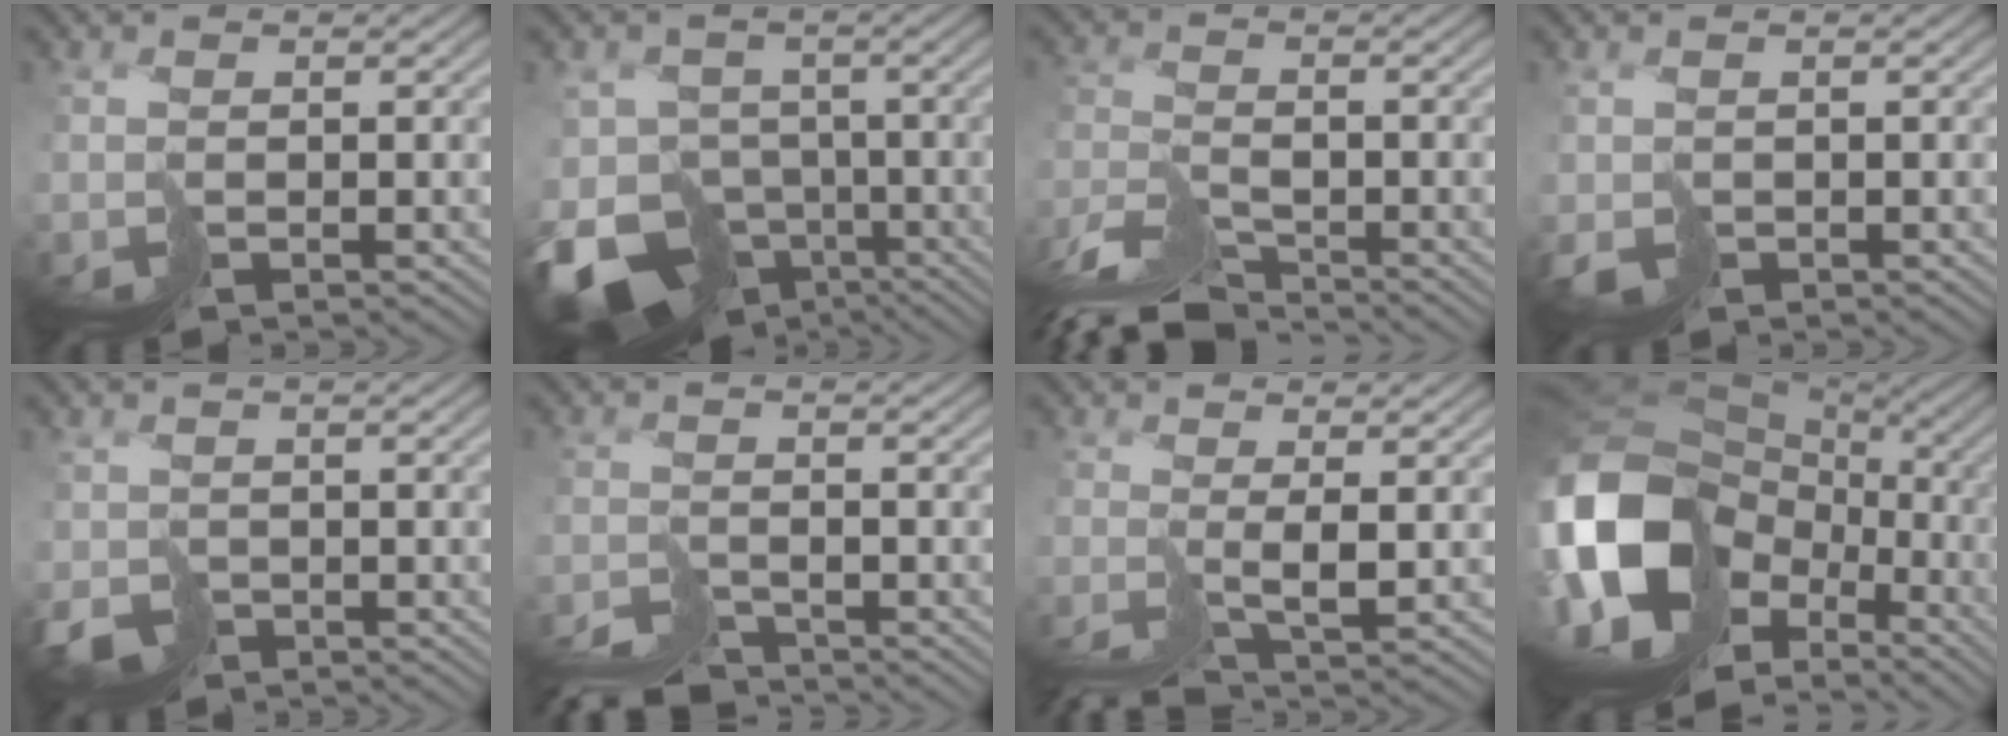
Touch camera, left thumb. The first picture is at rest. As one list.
[{"total": 14.8, "force": [-8.0, 10.2, 7.1], "torque": [-0.184, -0.031, -0.095]}, {"total": 7.8, "force": [-7.3, 1.4, 2.6], "torque": [-0.051, -0.004, -0.143]}, {"total": 1.6, "force": [-0.6, 1.2, 0.8], "torque": [-0.015, -0.004, -0.009]}, {"total": 3.0, "force": [-1.9, 2.1, 1.0], "torque": [-0.014, -0.015, -0.029]}, {"total": 5.5, "force": [-5.5, 0.3, 0.6], "torque": [0.007, -0.006, -0.094]}, {"total": 2.7, "force": [-1.7, -0.8, 1.9], "torque": [-0.026, -0.003, -0.036]}, {"total": 19.5, "force": [-3.6, 14.5, 12.6], "torque": [-0.313, -0.035, -0.033]}]